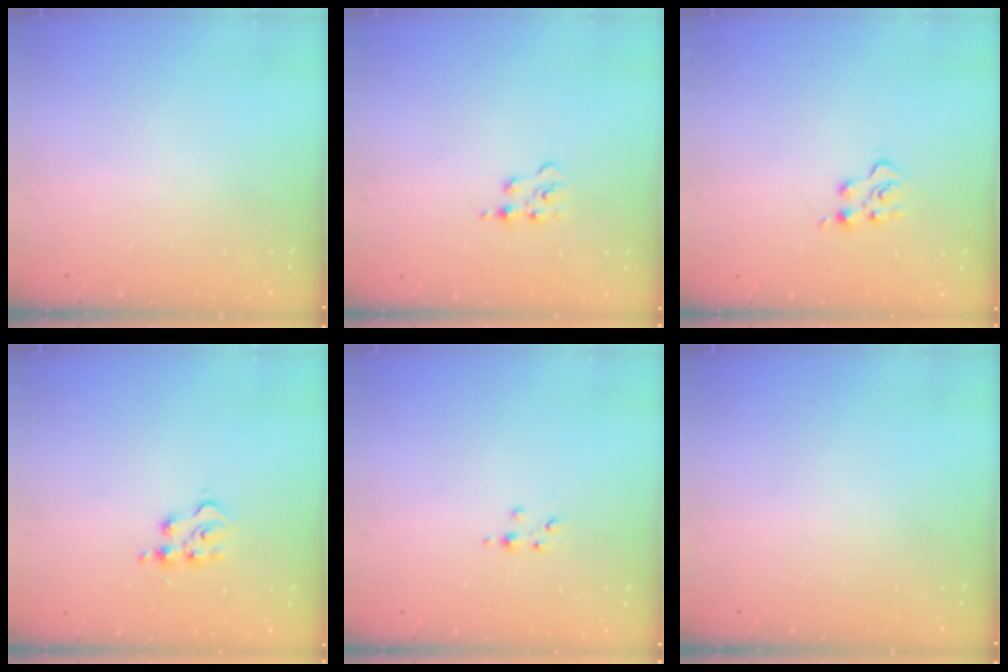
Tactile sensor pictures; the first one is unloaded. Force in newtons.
{"total": 2.9, "press": 2.9, "slide": 0.4}
{"total": 4.8, "press": 4.8, "slide": 0.4}
{"total": 5.1, "press": 5.1, "slide": 0.4}
{"total": 2.9, "press": 2.9, "slide": 0.4}
{"total": 0.0}